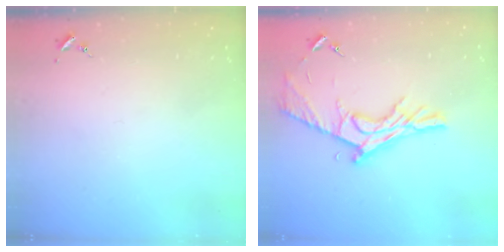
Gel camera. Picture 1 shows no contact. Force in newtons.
{"total": 13.9, "press": 13.9, "slide": 0.7}